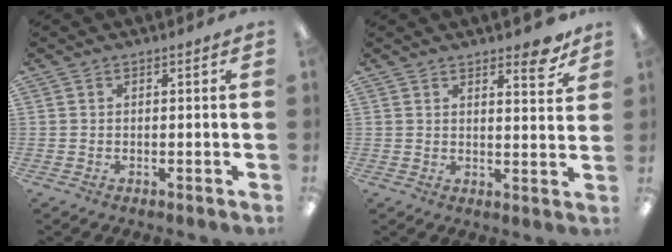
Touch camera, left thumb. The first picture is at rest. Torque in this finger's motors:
{"motor_torque": [0.04, 0.13, -0.29, 0.06, 0.03]}